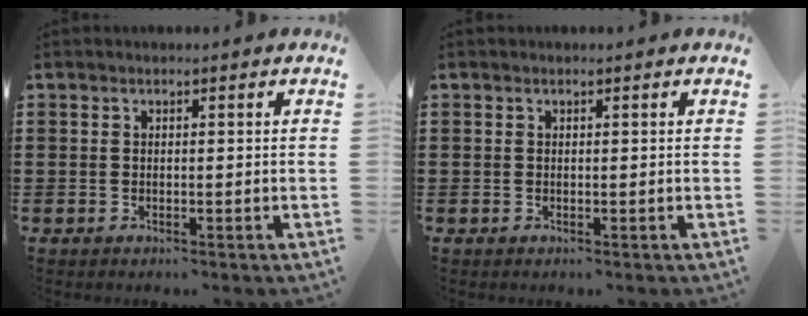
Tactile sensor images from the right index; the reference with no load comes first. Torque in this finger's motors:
{"motor_torque": [-0.11, -0.07, 0.00, -0.01]}